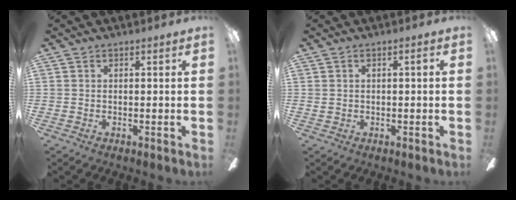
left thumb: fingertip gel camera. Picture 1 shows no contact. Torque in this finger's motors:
{"motor_torque": [-0.39, -0.16, 0.49, 0.00, 0.01]}